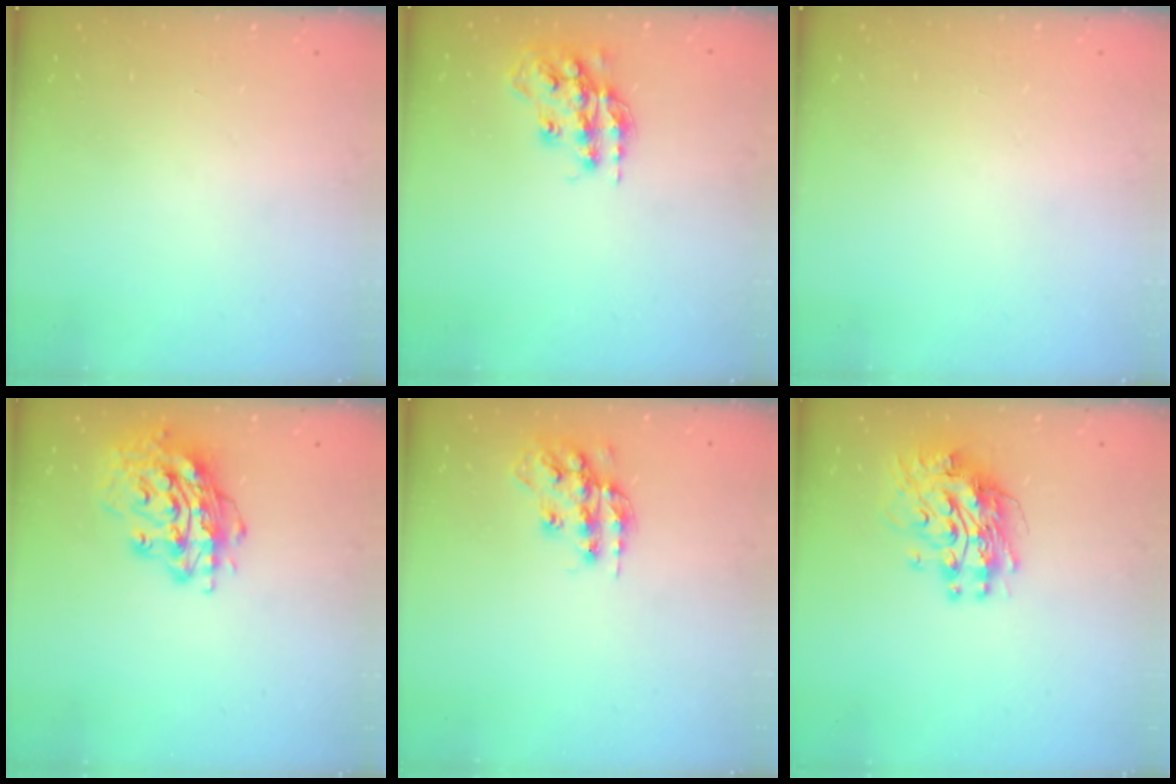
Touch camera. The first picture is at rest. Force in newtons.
{"total": 16.0, "press": 16.0, "slide": 1.2}
{"total": 0.0}
{"total": 15.5, "press": 15.5, "slide": 1.5}
{"total": 14.0, "press": 14.0, "slide": 0.6}
{"total": 11.2, "press": 11.2, "slide": 0.9}